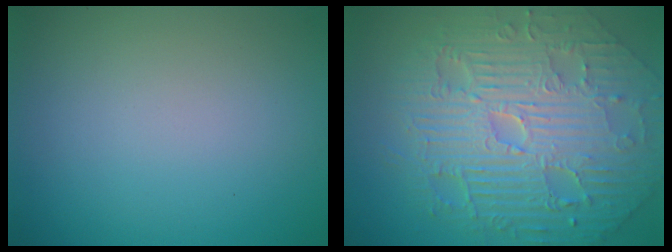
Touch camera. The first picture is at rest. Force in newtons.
{"total": 11.2, "press": 7.2, "slide": 8.6}